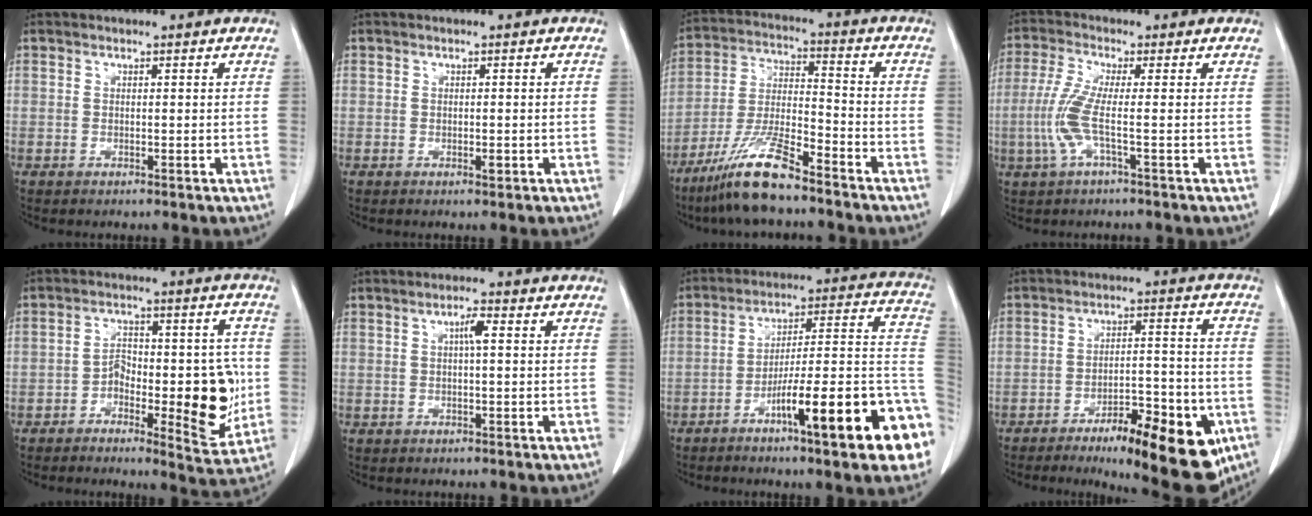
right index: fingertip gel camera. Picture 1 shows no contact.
{"total": 1.0, "force": [-0.4, 0.4, 0.8], "torque": [-0.009, 0.000, -0.002]}
{"total": 11.6, "force": [-8.7, 1.3, 7.6], "torque": [-0.158, -0.021, -0.168]}
{"total": 5.8, "force": [-1.2, 0.2, 5.7], "torque": [-0.137, -0.003, -0.033]}
{"total": 12.6, "force": [-2.6, 5.0, 11.3], "torque": [-0.142, 0.015, -0.031]}
{"total": 2.3, "force": [0.5, 0.3, 2.2], "torque": [-0.039, 0.003, 0.007]}
{"total": 21.5, "force": [-9.5, 2.1, 19.1], "torque": [-0.181, 0.017, -0.139]}
{"total": 16.3, "force": [-9.0, 4.2, 12.9], "torque": [-0.131, 0.009, -0.124]}